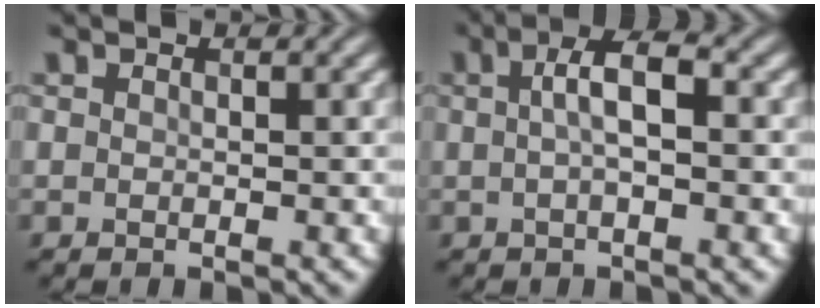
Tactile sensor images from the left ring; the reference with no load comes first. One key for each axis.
{"total": 3.4, "fx": 0.3, "fy": 0.9, "fz": 3.2, "tx": -0.060, "ty": 0.008, "tz": 0.002}